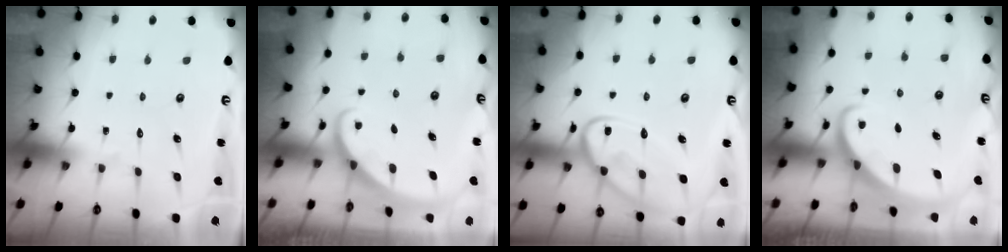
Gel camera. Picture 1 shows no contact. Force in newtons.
{"total": 2.0, "press": 2.0, "slide": 0.1}
{"total": 14.9, "press": 14.8, "slide": 1.5}
{"total": 2.6, "press": 2.5, "slide": 0.3}